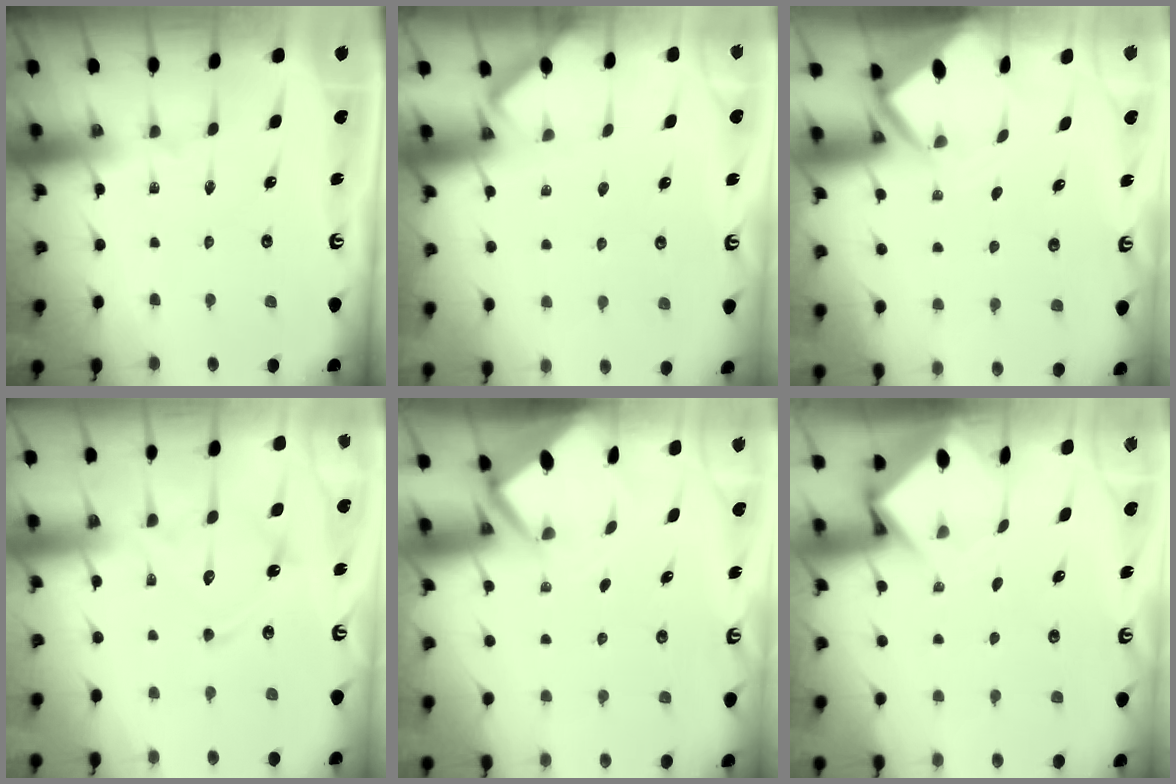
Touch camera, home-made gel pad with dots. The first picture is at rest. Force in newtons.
{"total": 1.9, "press": 1.8, "slide": 0.3}
{"total": 4.2, "press": 4.2, "slide": 0.2}
{"total": 12.8, "press": 12.8, "slide": 1.2}
{"total": 2.8, "press": 2.8, "slide": 0.2}
{"total": 3.9, "press": 3.9, "slide": 0.3}